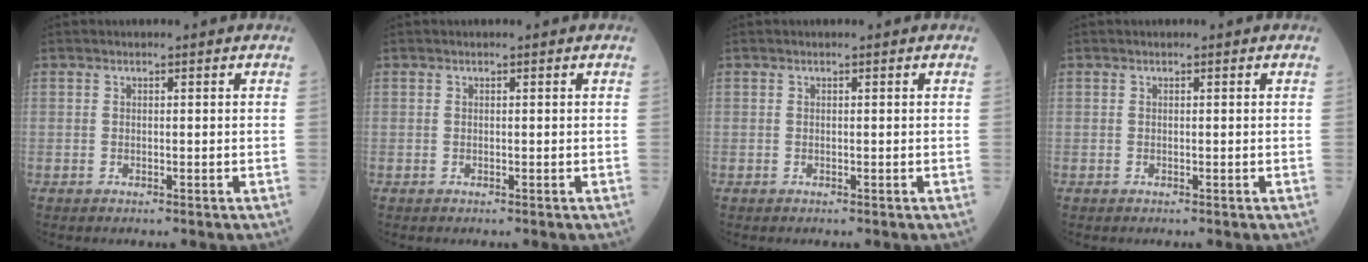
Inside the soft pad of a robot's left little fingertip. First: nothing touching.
{"total": 0.0}
{"total": 0.0}
{"total": 0.0}